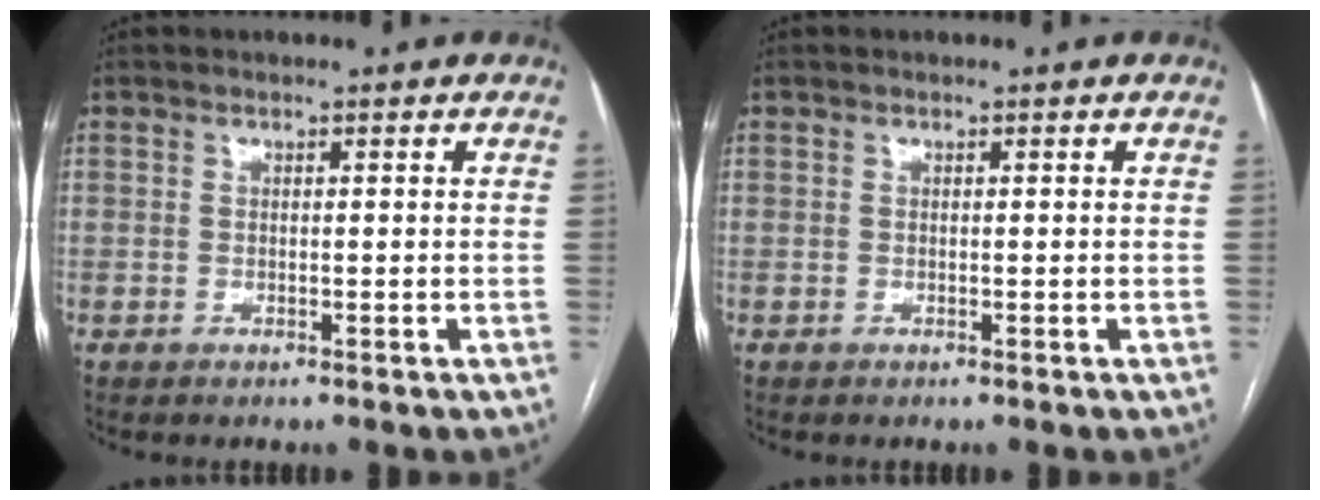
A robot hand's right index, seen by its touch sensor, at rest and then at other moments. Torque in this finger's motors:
{"motor_torque": [0.00, 0.00, 0.00, 0.00]}